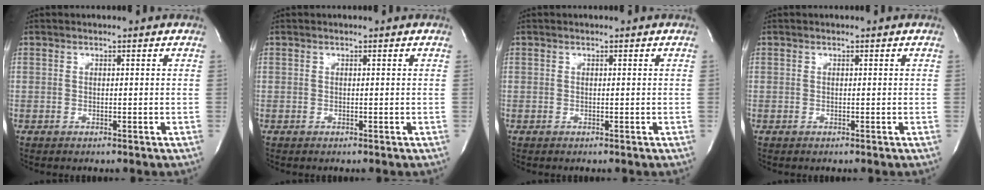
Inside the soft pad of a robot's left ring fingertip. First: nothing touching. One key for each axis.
{"total": 0.0}
{"total": 0.0}
{"total": 0.0}